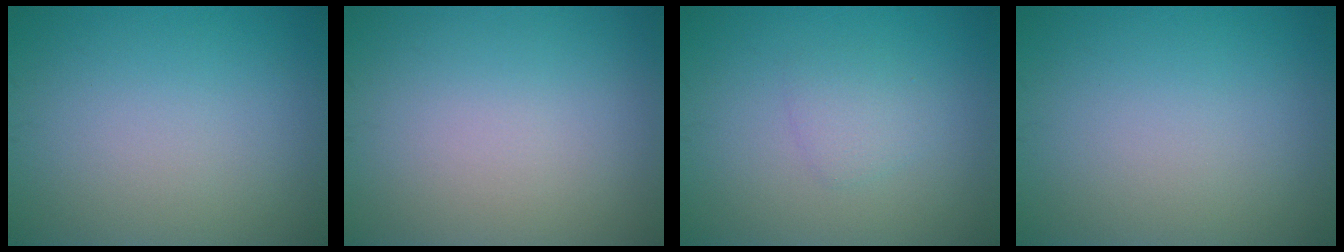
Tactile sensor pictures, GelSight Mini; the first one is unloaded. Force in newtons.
{"total": 0.0}
{"total": 1.5, "press": 1.5, "slide": 0.0}
{"total": 0.0}